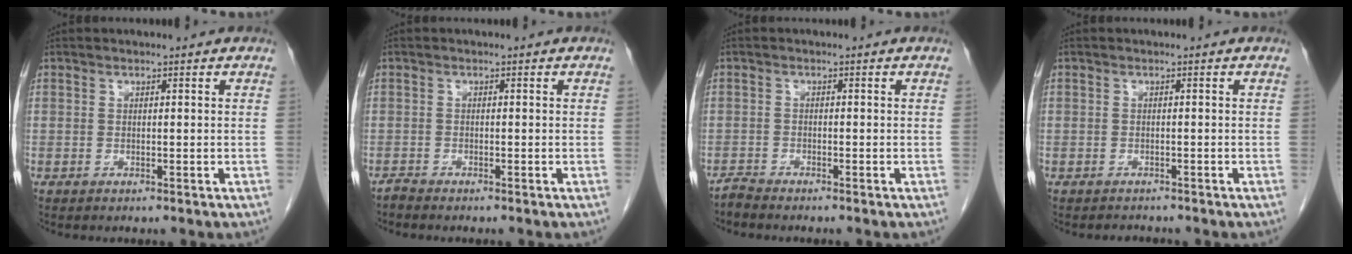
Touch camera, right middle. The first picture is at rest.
{"total": 0.9, "force": [-0.9, -0.1, 0.0], "torque": [-0.006, -0.004, -0.018]}
{"total": 1.5, "force": [-1.4, -0.2, 0.1], "torque": [-0.005, -0.005, -0.029]}
{"total": 1.4, "force": [-1.2, 0.5, -0.2], "torque": [-0.007, -0.005, -0.019]}